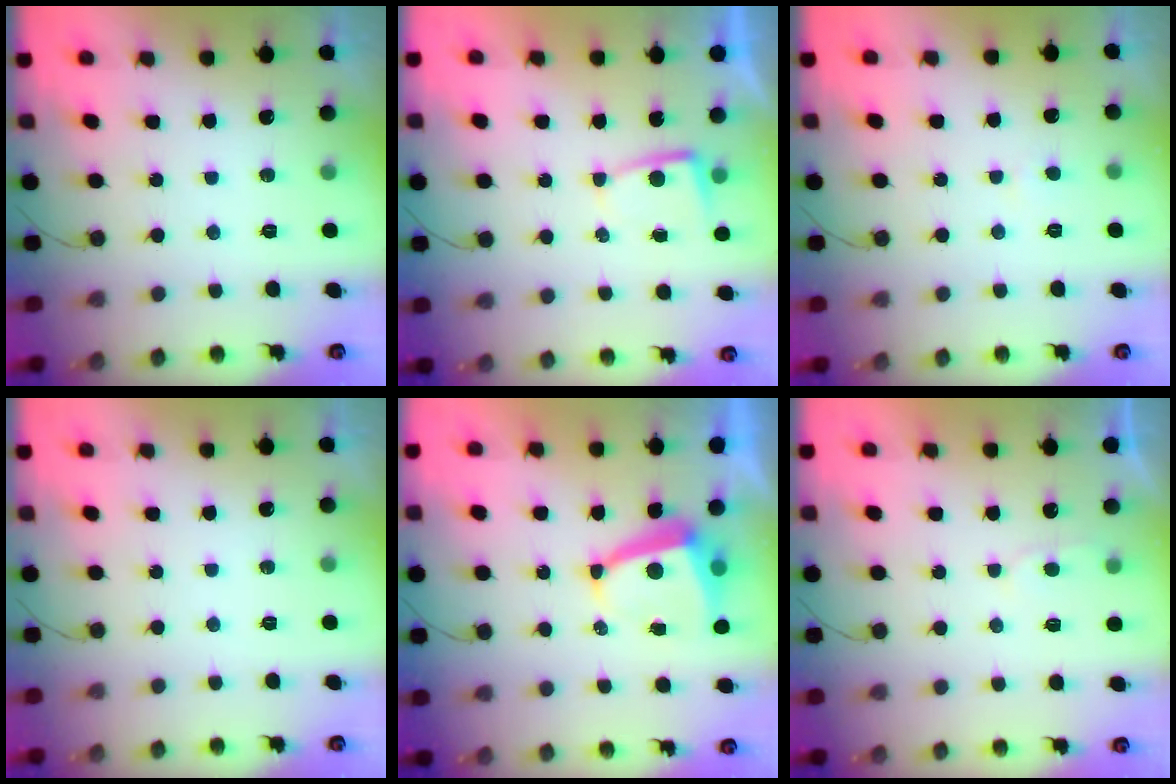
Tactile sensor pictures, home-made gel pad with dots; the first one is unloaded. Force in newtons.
{"total": 2.0, "press": 2.0, "slide": 0.3}
{"total": 1.6, "press": 1.5, "slide": 0.2}
{"total": 0.0}
{"total": 6.4, "press": 6.3, "slide": 0.9}
{"total": 2.5, "press": 2.5, "slide": 0.3}